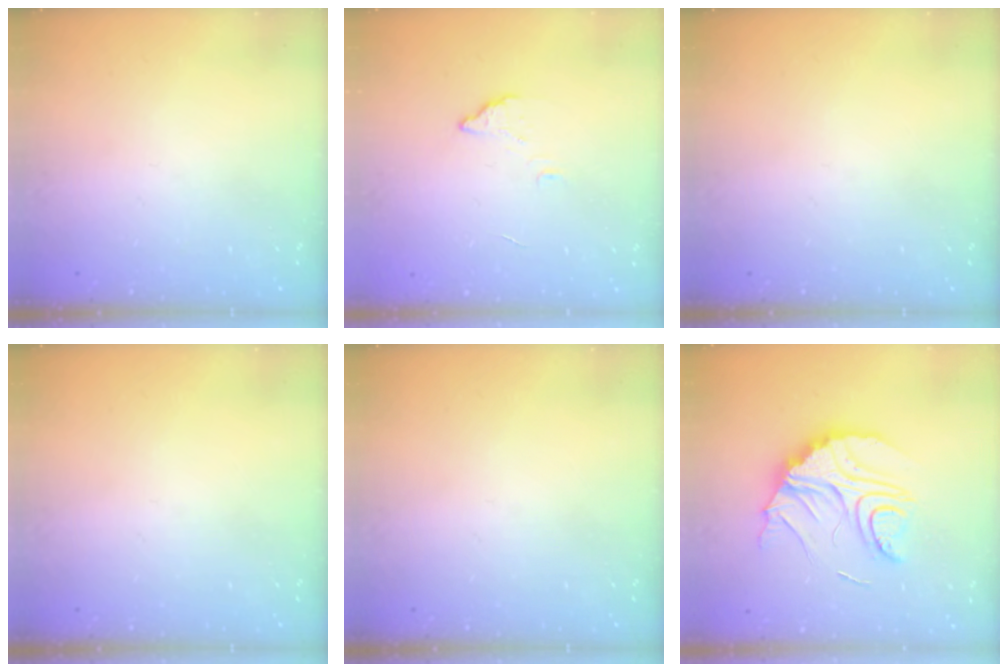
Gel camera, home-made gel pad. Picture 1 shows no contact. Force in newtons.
{"total": 2.7, "press": 2.7, "slide": 0.2}
{"total": 0.0}
{"total": 0.0}
{"total": 0.0}
{"total": 20.0, "press": 20.0, "slide": 1.5}